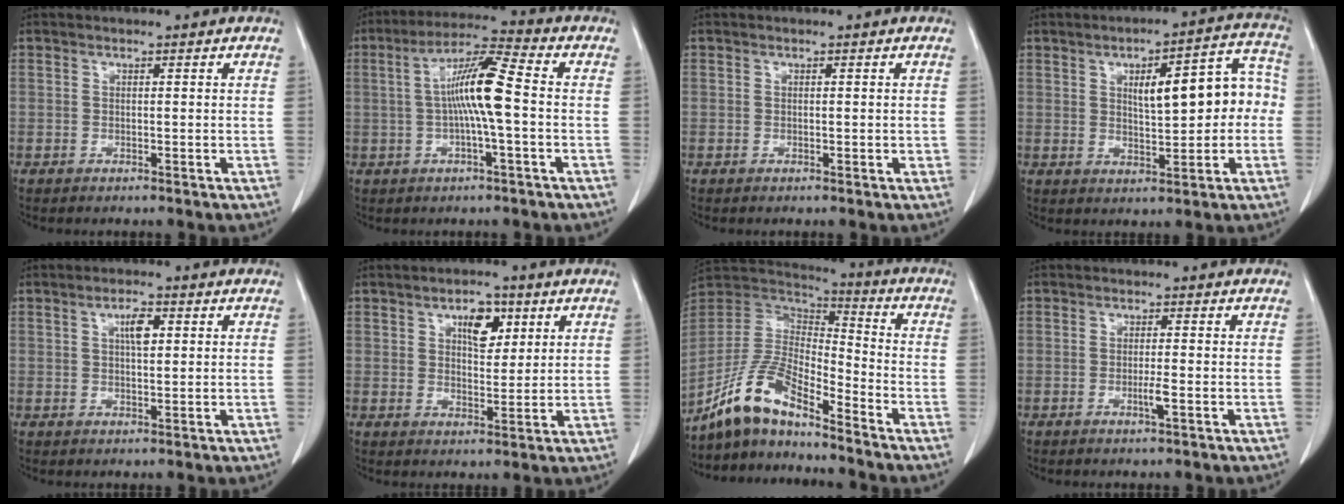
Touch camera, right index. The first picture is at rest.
{"total": 9.7, "force": [-0.2, 0.3, 9.7], "torque": [-0.181, 0.015, -0.011]}
{"total": 0.8, "force": [-0.1, 0.3, 0.7], "torque": [-0.010, 0.000, 0.001]}
{"total": 11.4, "force": [1.0, 3.9, 10.6], "torque": [-0.137, 0.041, 0.020]}
{"total": 3.3, "force": [1.1, 1.0, 3.0], "torque": [-0.052, 0.002, 0.018]}
{"total": 5.4, "force": [2.5, 2.7, 4.0], "torque": [-0.064, 0.005, 0.042]}
{"total": 12.0, "force": [-9.7, 2.5, 6.5], "torque": [-0.143, 0.016, -0.188]}
{"total": 2.0, "force": [-0.7, -0.1, 1.9], "torque": [-0.037, -0.003, -0.012]}